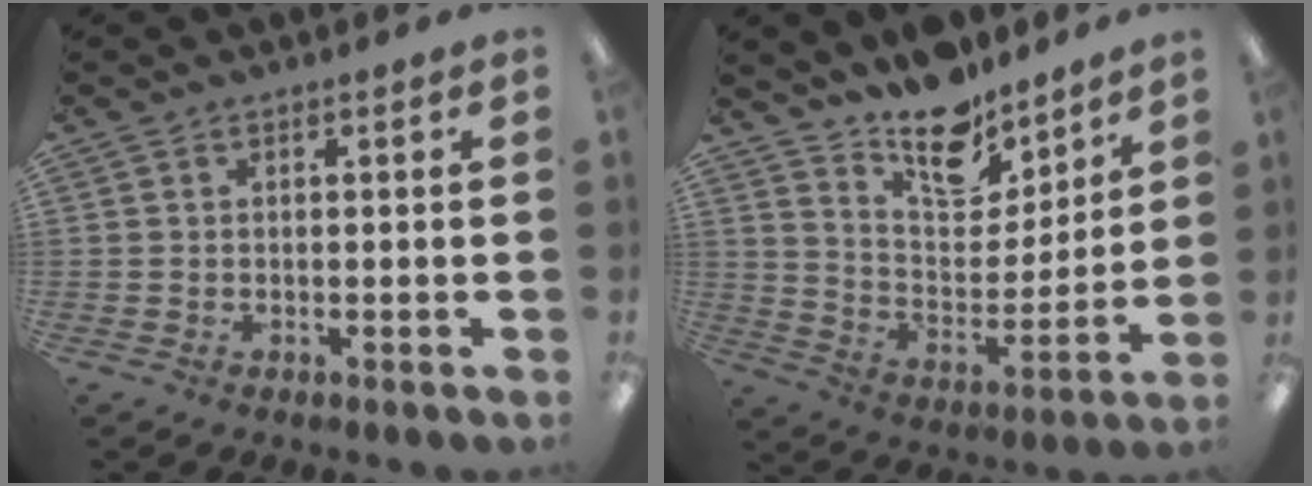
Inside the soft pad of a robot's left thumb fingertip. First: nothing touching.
{"total": 14.7, "force": [11.9, 6.6, 5.6], "torque": [-0.091, -0.089, 0.214]}